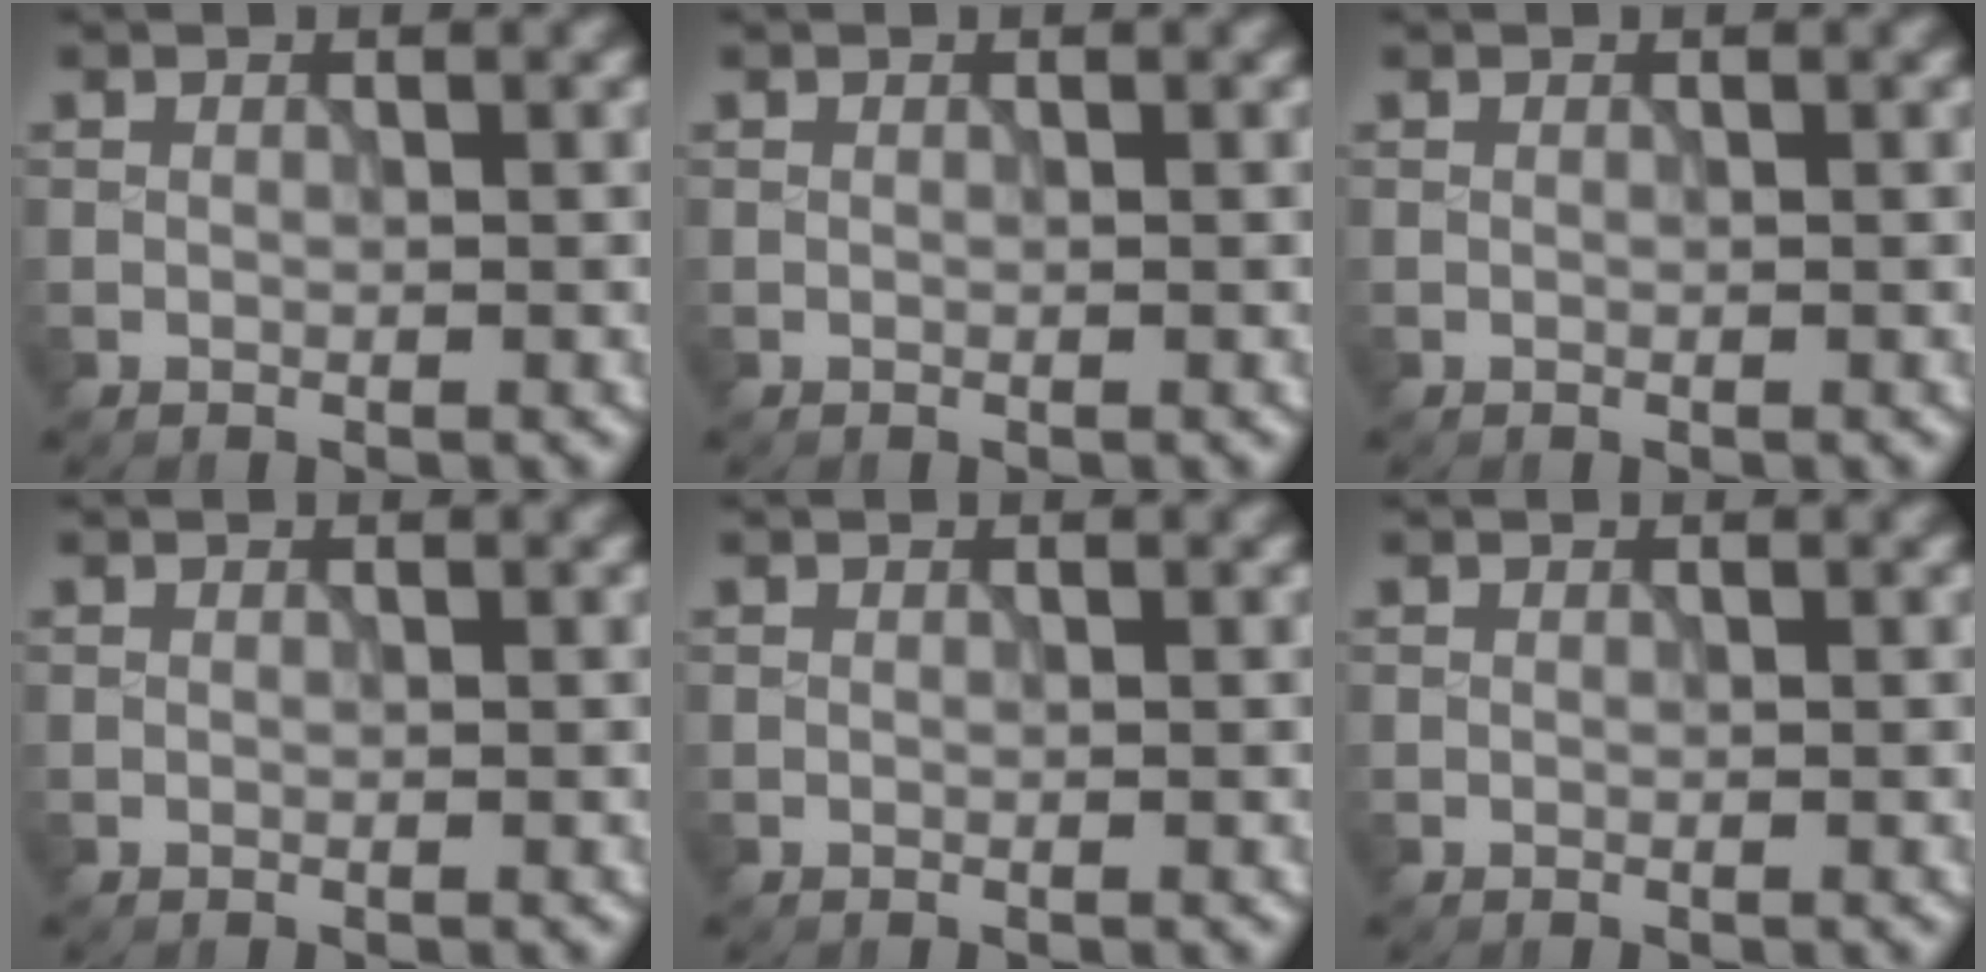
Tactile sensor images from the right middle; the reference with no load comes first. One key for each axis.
{"total": 0.0}
{"total": 0.0}
{"total": 0.0}
{"total": 0.0}
{"total": 0.0}